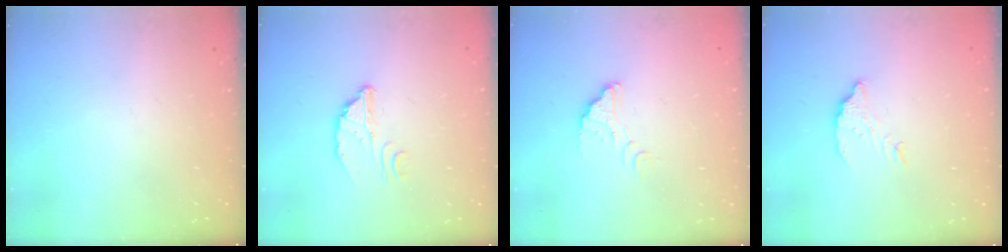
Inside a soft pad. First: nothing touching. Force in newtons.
{"total": 3.2, "press": 3.2, "slide": 0.2}
{"total": 3.0, "press": 3.0, "slide": 0.1}
{"total": 4.4, "press": 4.4, "slide": 0.2}